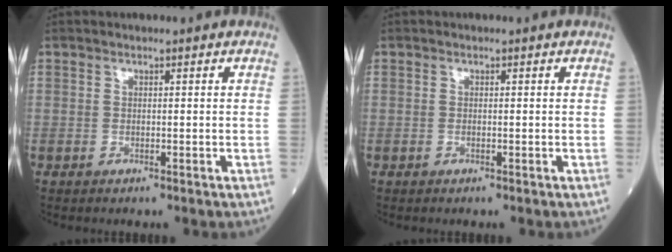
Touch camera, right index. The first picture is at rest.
{"total": 0.0}